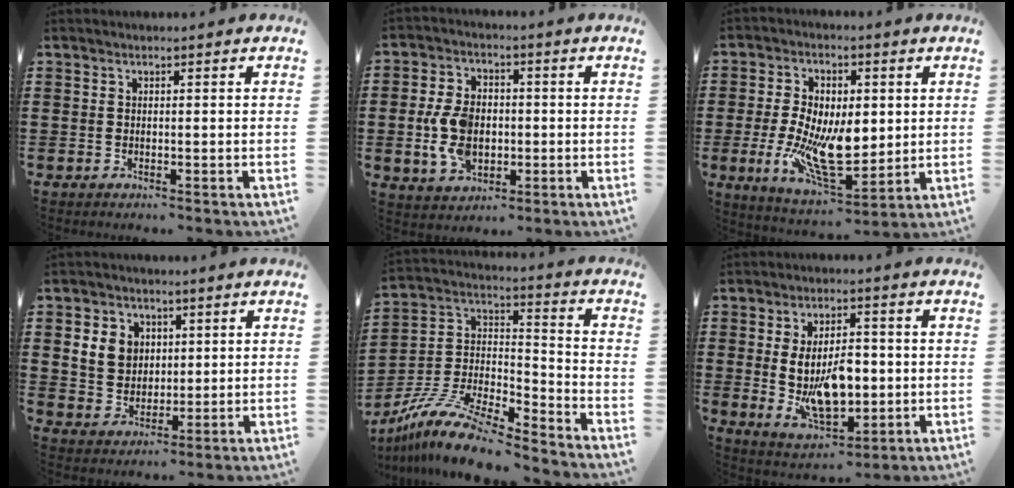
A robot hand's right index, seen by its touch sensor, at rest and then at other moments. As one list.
[{"total": 8.7, "force": [-0.8, 5.9, 6.3], "torque": [-0.158, 0.005, -0.021]}, {"total": 12.2, "force": [-1.4, 6.4, 10.2], "torque": [-0.192, -0.007, -0.017]}, {"total": 6.0, "force": [1.8, 5.3, 2.4], "torque": [-0.068, 0.018, 0.034]}, {"total": 12.0, "force": [-10.2, 2.6, 5.8], "torque": [-0.129, 0.022, -0.206]}, {"total": 9.7, "force": [-0.5, 5.2, 8.2], "torque": [-0.141, -0.007, -0.016]}]